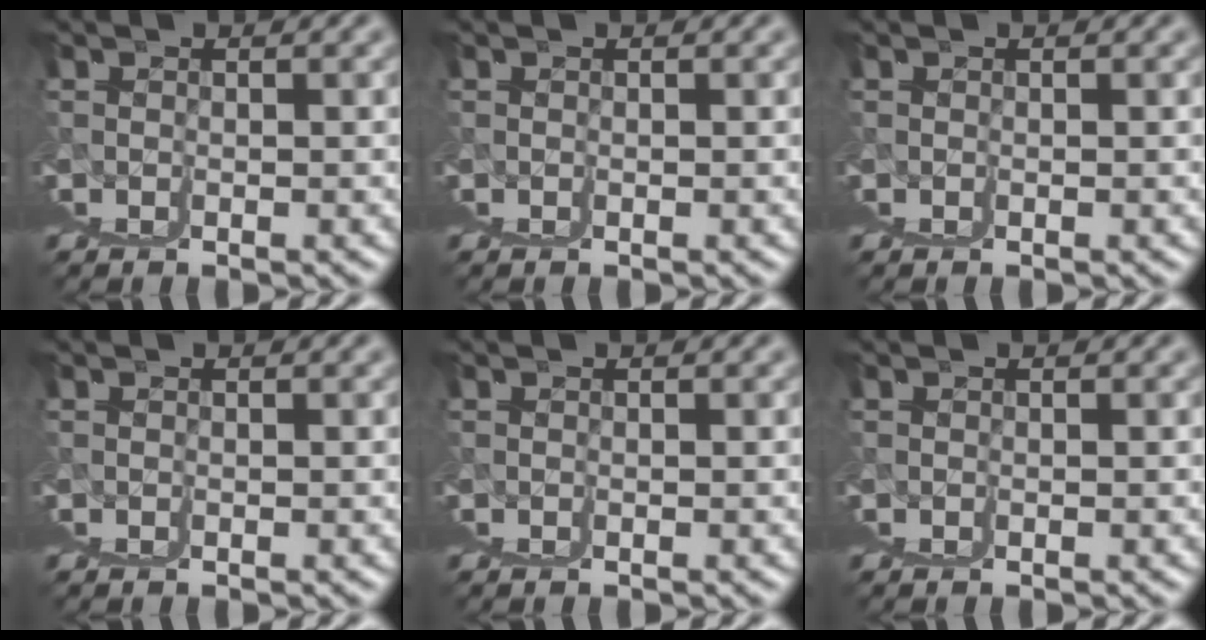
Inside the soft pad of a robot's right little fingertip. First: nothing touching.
{"total": 0.0}
{"total": 0.0}
{"total": 0.0}
{"total": 0.0}
{"total": 0.0}